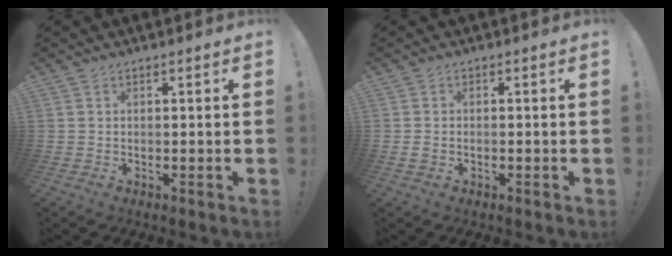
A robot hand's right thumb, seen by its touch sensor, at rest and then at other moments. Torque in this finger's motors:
{"motor_torque": [-0.19, -0.08, -0.18, 0.30, 0.01]}